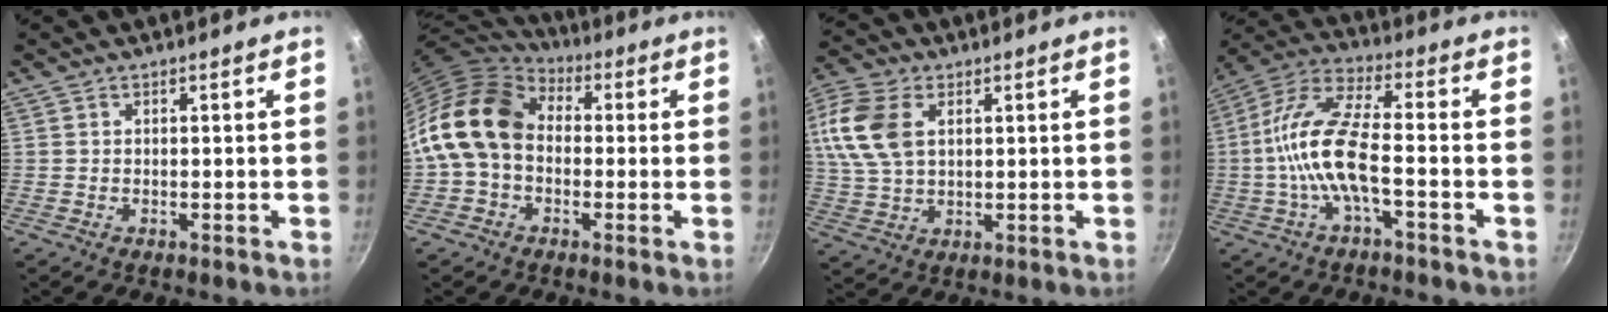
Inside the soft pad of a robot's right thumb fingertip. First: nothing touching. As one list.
[{"total": 15.8, "force": [0.2, 11.8, 10.6], "torque": [-0.174, 0.035, -0.014]}, {"total": 12.5, "force": [3.5, 7.8, 9.2], "torque": [-0.184, 0.000, 0.064]}, {"total": 13.2, "force": [-2.8, 4.3, 12.2], "torque": [-0.252, 0.037, -0.070]}]